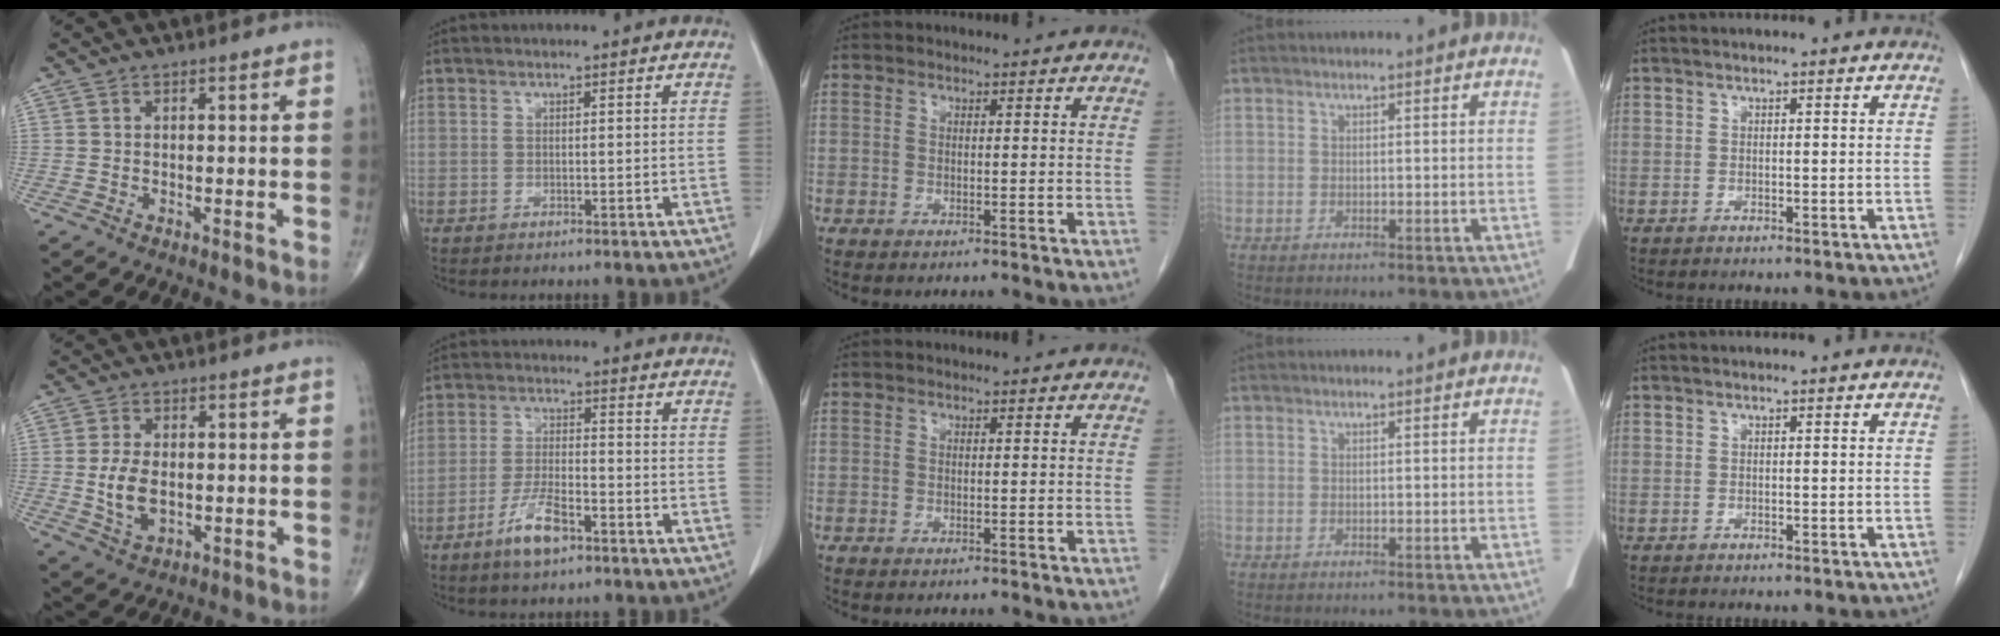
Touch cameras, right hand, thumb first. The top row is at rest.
{"thumb": {"total": 6.7, "force": [-0.3, 4.0, 5.4], "torque": [-0.104, -0.007, -0.001]}, "index": {"total": 6.5, "force": [-4.1, 1.6, 4.7], "torque": [-0.095, -0.003, -0.077]}}